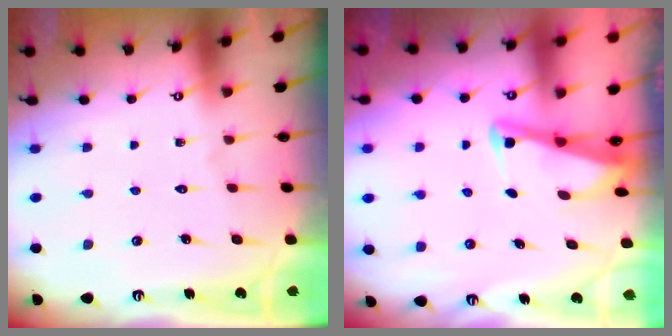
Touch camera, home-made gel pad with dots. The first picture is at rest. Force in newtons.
{"total": 2.7, "press": 2.7, "slide": 0.3}